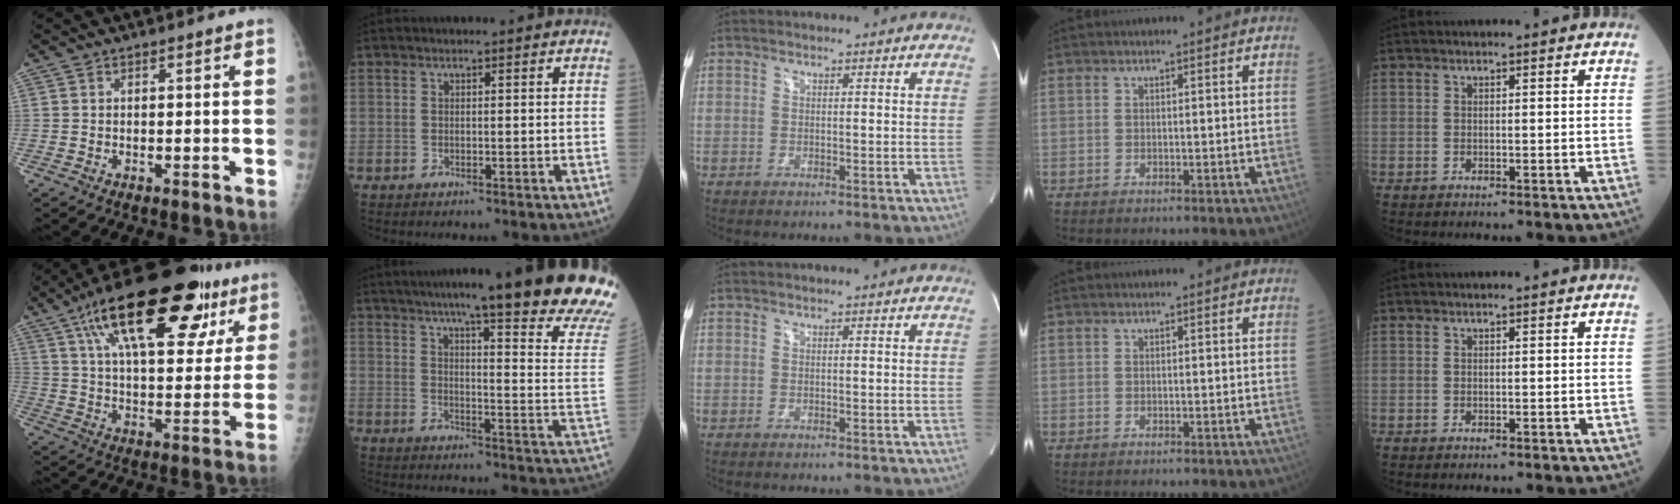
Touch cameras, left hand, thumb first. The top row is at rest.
{"thumb": {"total": 28.6, "force": [15.0, 11.6, 21.3], "torque": [-0.305, -0.008, 0.233]}, "index": {"total": 27.5, "force": [22.4, 0.5, 15.9], "torque": [-0.178, -0.080, 0.270]}}